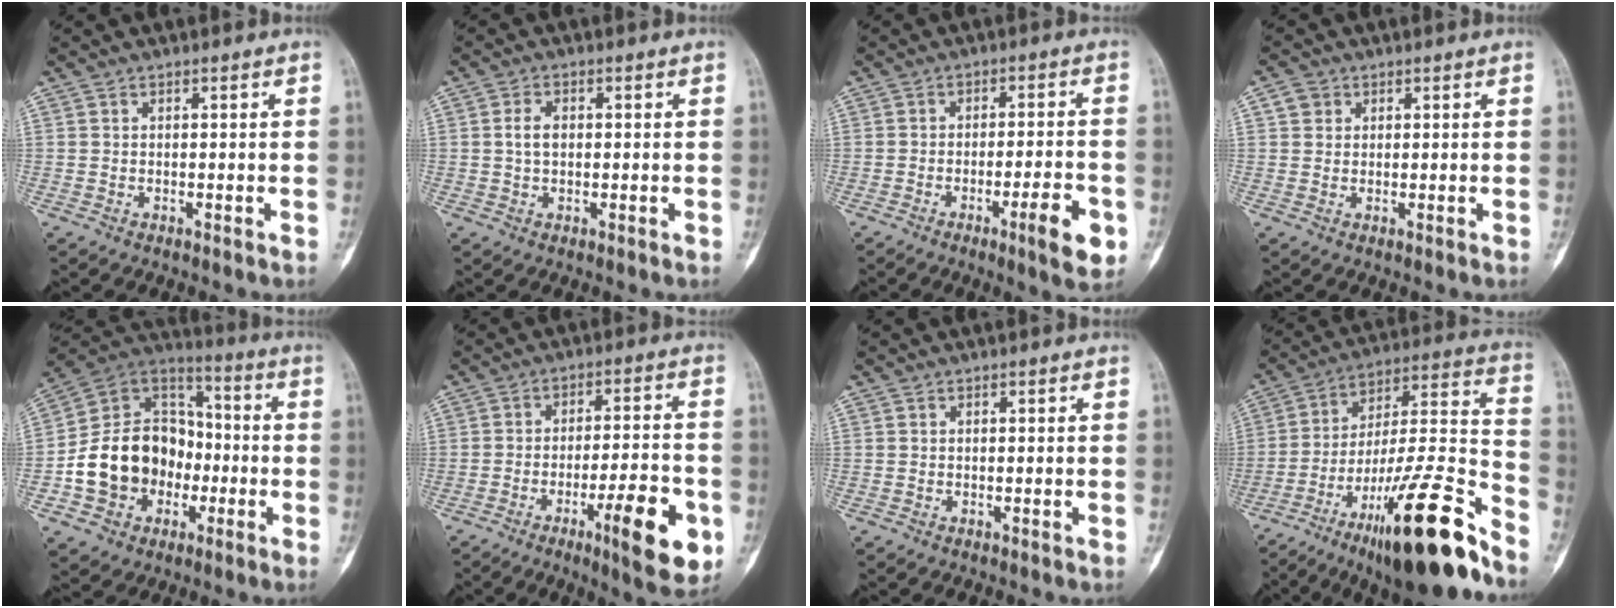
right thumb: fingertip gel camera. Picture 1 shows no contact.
{"total": 3.0, "force": [0.2, 1.9, 2.3], "torque": [-0.043, 0.006, 0.003]}
{"total": 8.6, "force": [-3.7, 1.4, 7.6], "torque": [-0.101, 0.012, -0.050]}
{"total": 2.5, "force": [1.0, 2.2, 0.7], "torque": [0.001, -0.003, 0.014]}
{"total": 19.2, "force": [-4.2, 15.5, 10.5], "torque": [-0.145, 0.059, -0.068]}
{"total": 14.2, "force": [-5.8, 3.2, 12.6], "torque": [-0.167, 0.016, -0.080]}
{"total": 0.0}
{"total": 27.2, "force": [-17.7, 4.6, 20.1], "torque": [-0.273, 0.083, -0.285]}